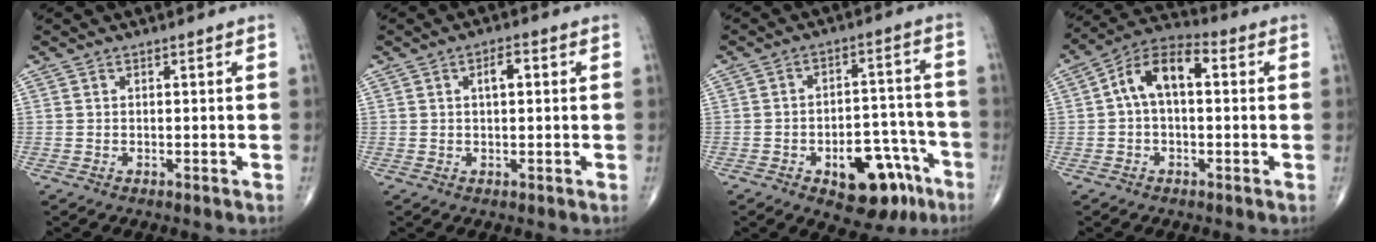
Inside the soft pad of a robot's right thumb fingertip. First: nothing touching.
{"total": 3.4, "force": [0.8, 1.5, 3.0], "torque": [-0.046, 0.005, 0.012]}
{"total": 15.8, "force": [-7.8, 8.3, 11.0], "torque": [-0.112, 0.063, -0.099]}
{"total": 10.3, "force": [1.3, 5.6, 8.5], "torque": [-0.144, 0.039, 0.011]}